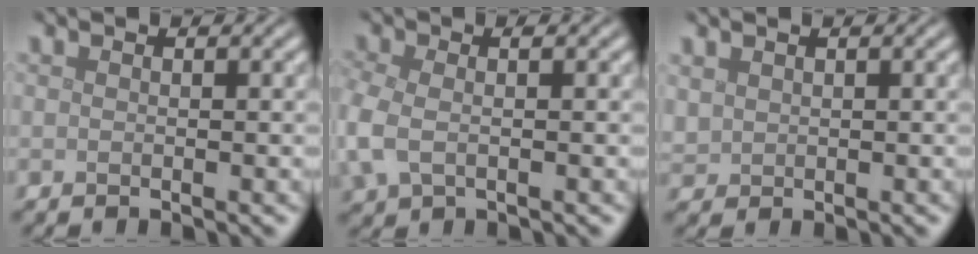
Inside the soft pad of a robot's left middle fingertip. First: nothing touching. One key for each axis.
{"total": 4.1, "fx": -0.5, "fy": 2.6, "fz": 3.1, "tx": -0.091, "ty": -0.002, "tz": -0.015}
{"total": 1.1, "fx": 0.7, "fy": 0.8, "fz": 0.2, "tx": -0.007, "ty": -0.001, "tz": 0.019}